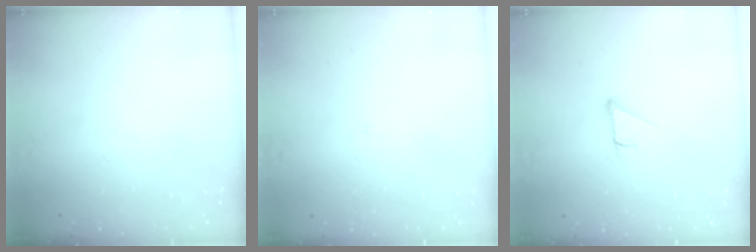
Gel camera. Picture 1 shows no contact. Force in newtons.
{"total": 3.0, "press": 3.0, "slide": 0.2}
{"total": 2.7, "press": 2.7, "slide": 0.0}